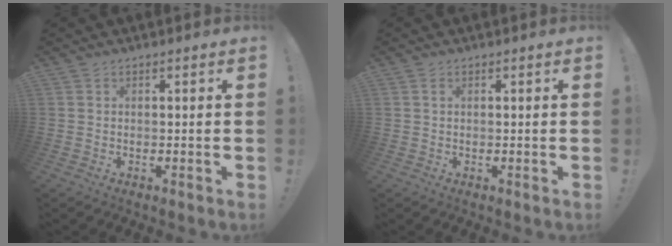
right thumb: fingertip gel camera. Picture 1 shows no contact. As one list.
[{"total": 0.7, "force": [0.2, 0.2, 0.6], "torque": [-0.016, 0.003, 0.005]}]